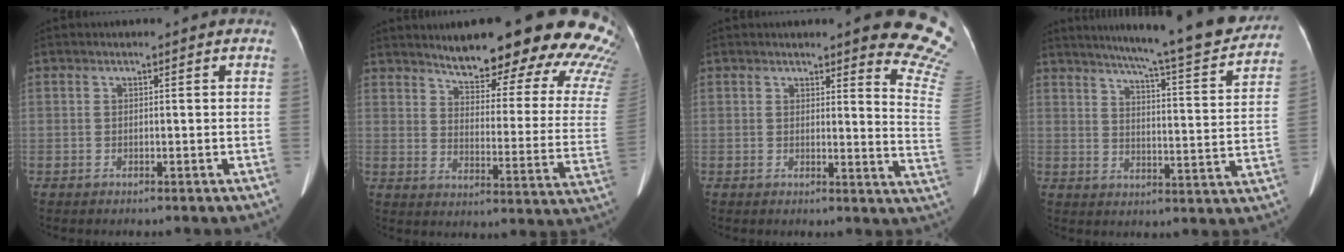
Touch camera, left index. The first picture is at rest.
{"total": 25.3, "force": [21.6, 4.5, 12.4], "torque": [-0.148, -0.073, 0.250]}
{"total": 11.3, "force": [9.9, 0.7, 5.4], "torque": [-0.037, -0.081, 0.078]}
{"total": 20.7, "force": [18.4, 0.7, 9.4], "torque": [-0.135, -0.045, 0.235]}